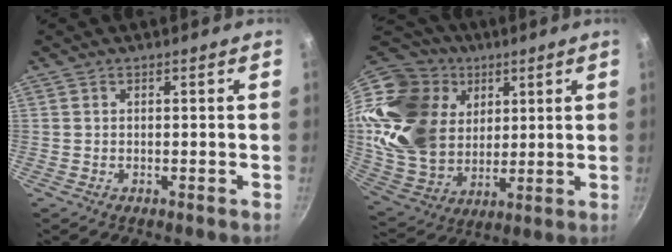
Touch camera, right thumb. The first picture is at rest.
{"total": 25.5, "force": [9.8, 19.5, 13.1], "torque": [-0.229, -0.011, 0.196]}